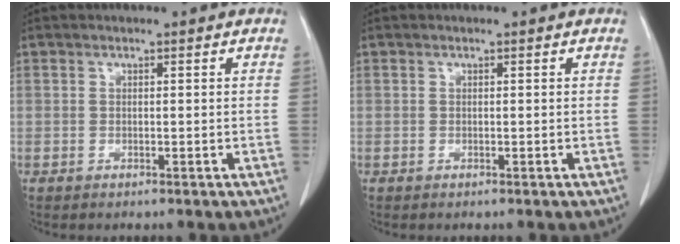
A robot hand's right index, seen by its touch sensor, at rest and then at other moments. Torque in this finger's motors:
{"motor_torque": [0.00, 0.00, 0.00, 0.00]}